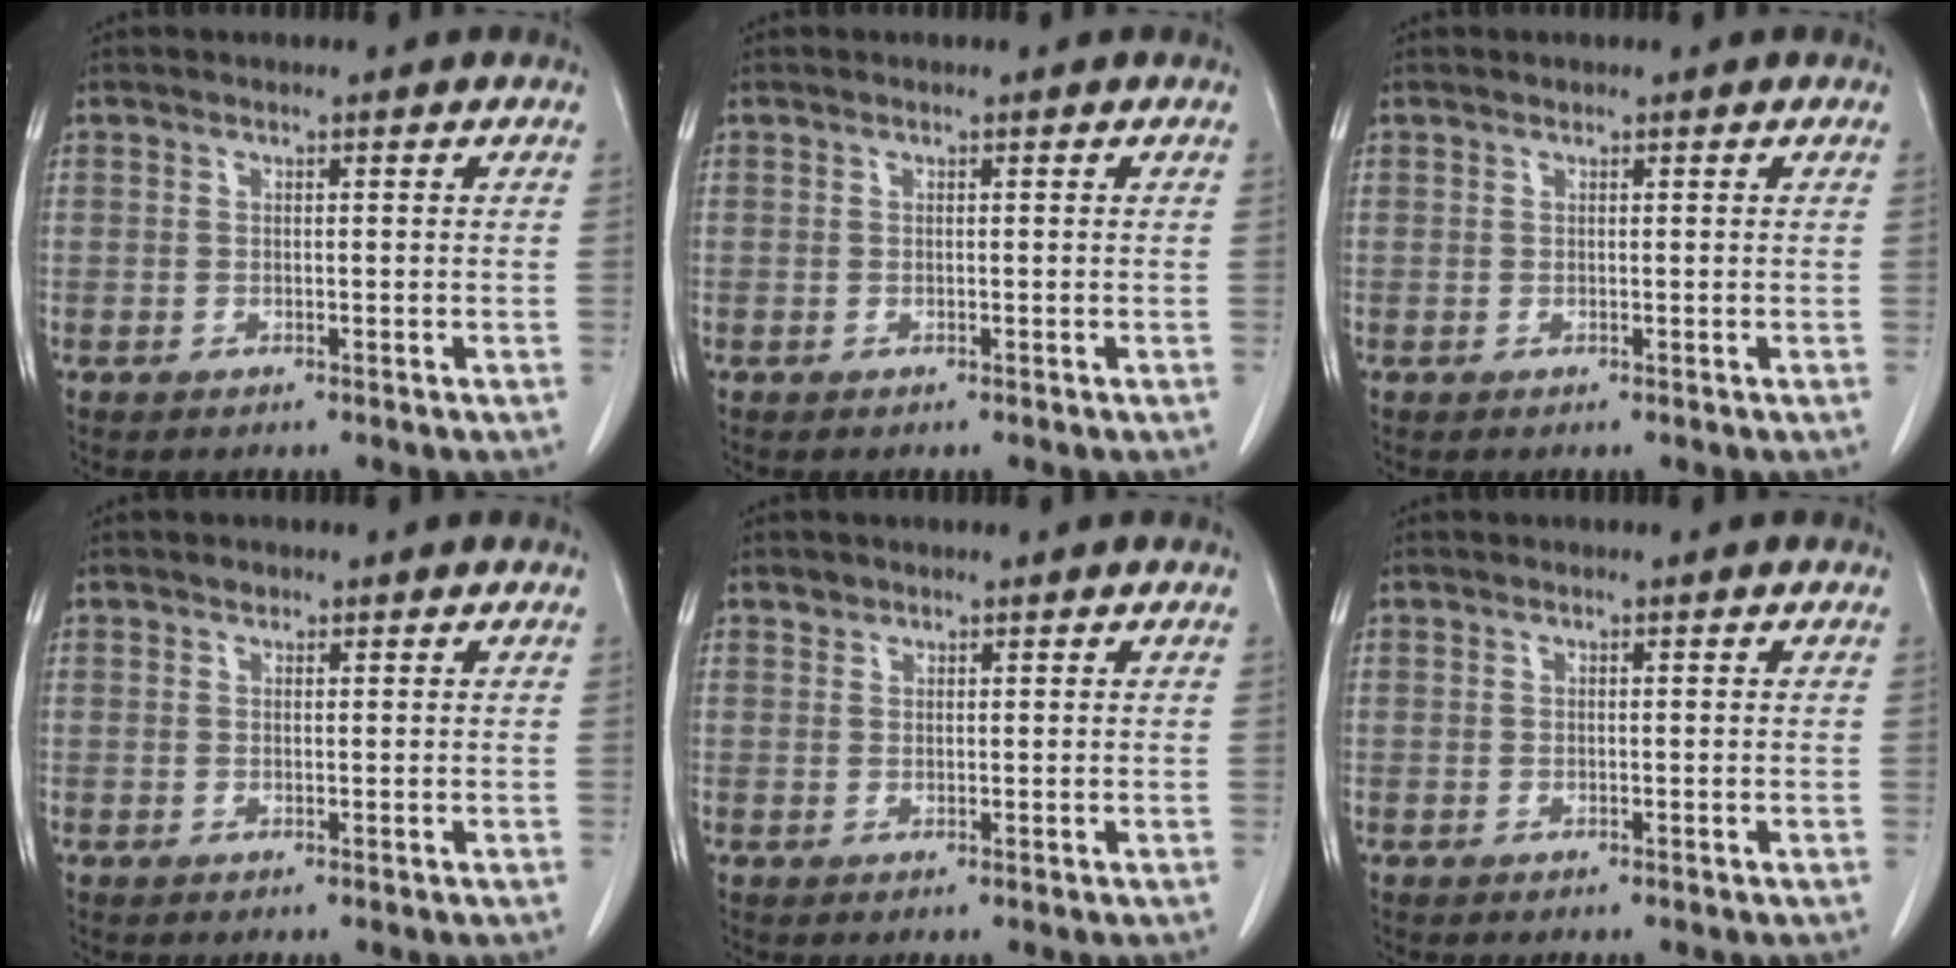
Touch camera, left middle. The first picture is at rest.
{"total": 0.0}
{"total": 0.0}
{"total": 0.6, "force": [0.5, 0.4, 0.1], "torque": [-0.004, -0.002, 0.006]}
{"total": 0.9, "force": [0.7, 0.5, 0.0], "torque": [0.006, 0.001, 0.009]}
{"total": 0.0}